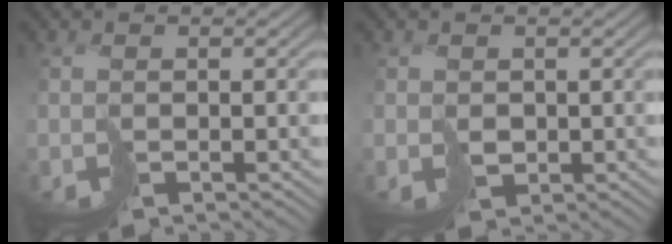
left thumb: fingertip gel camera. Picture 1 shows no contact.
{"total": 1.3, "force": [1.0, 0.9, 0.0], "torque": [0.004, -0.001, 0.023]}